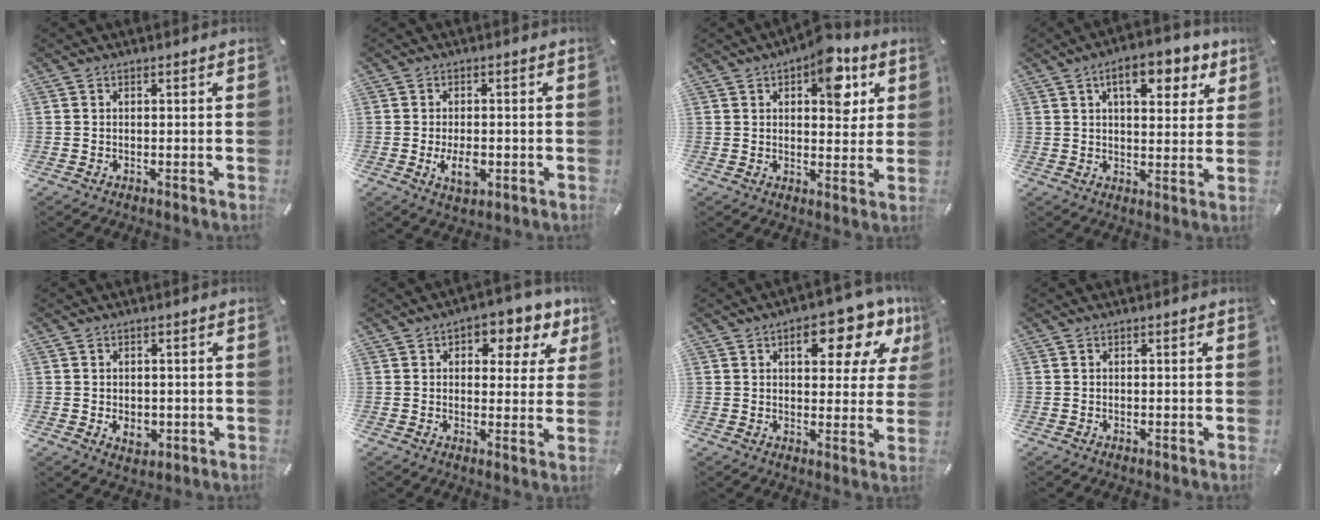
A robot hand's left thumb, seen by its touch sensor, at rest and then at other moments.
{"total": 5.6, "force": [-1.4, 3.1, 4.4], "torque": [-0.091, -0.005, -0.028]}
{"total": 11.4, "force": [5.1, 6.0, 8.2], "torque": [-0.093, -0.019, 0.083]}
{"total": 10.4, "force": [5.7, 5.1, 7.0], "torque": [-0.089, -0.018, 0.091]}
{"total": 3.9, "force": [-0.6, 3.0, 2.3], "torque": [-0.030, -0.004, -0.012]}
{"total": 7.0, "force": [3.2, 4.7, 4.1], "torque": [-0.045, -0.017, 0.049]}
{"total": 14.2, "force": [7.0, 7.1, 10.1], "torque": [-0.113, -0.035, 0.109]}
{"total": 0.0}